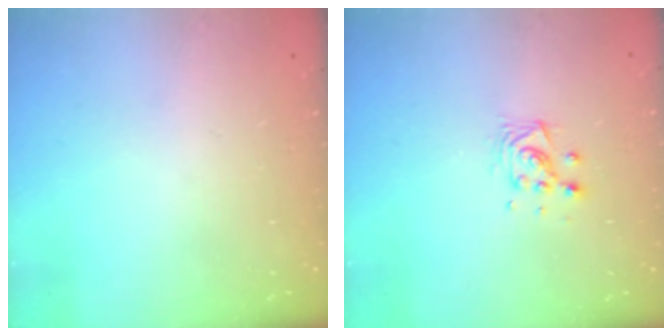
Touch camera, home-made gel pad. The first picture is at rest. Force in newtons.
{"total": 6.3, "press": 6.3, "slide": 0.3}